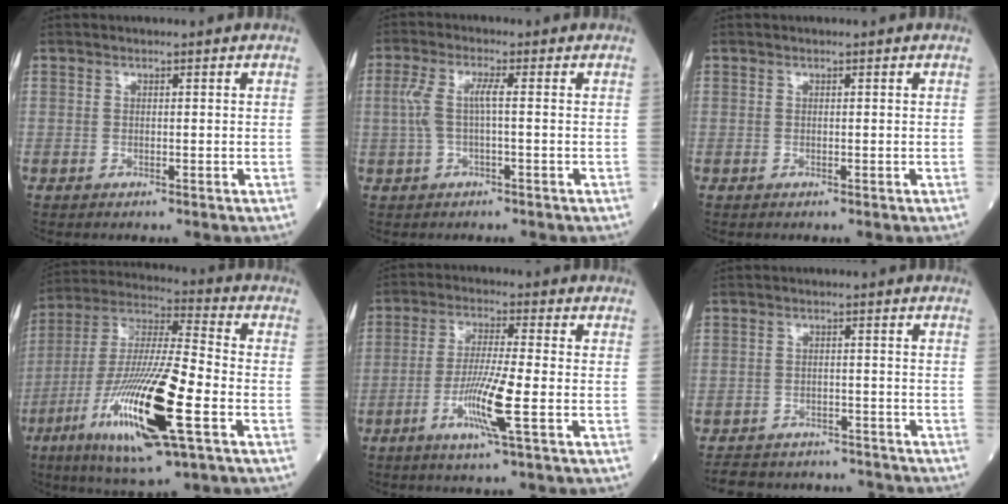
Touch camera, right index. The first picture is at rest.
{"total": 4.2, "force": [0.1, 0.7, 4.1], "torque": [-0.101, 0.014, 0.000]}
{"total": 0.0}
{"total": 21.5, "force": [-8.0, 2.5, 19.8], "torque": [-0.404, -0.037, -0.147]}
{"total": 8.3, "force": [-3.0, -0.7, 7.7], "torque": [-0.151, -0.014, -0.061]}
{"total": 12.5, "force": [-11.6, 4.2, 2.4], "torque": [-0.046, 0.016, -0.148]}